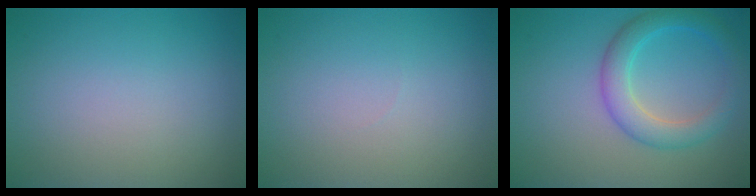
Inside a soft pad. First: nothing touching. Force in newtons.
{"total": 0.0}
{"total": 4.0, "press": 4.0, "slide": 0.1}